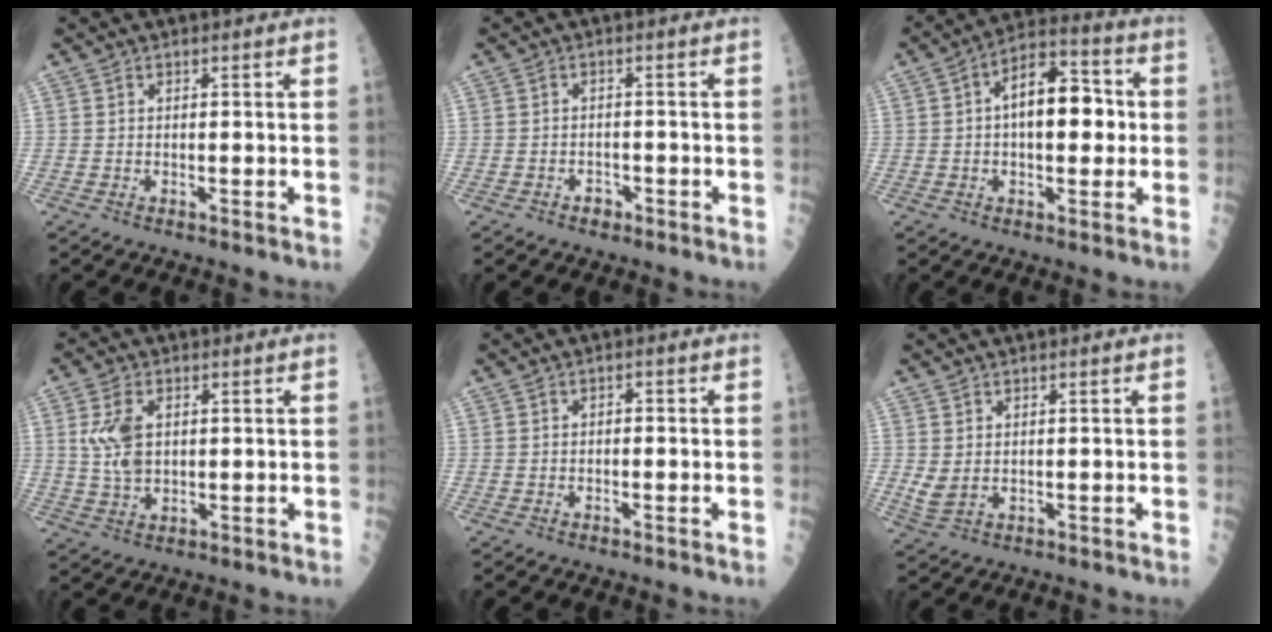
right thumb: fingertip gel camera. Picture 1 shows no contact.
{"total": 1.8, "force": [-1.1, 1.3, 0.6], "torque": [0.004, 0.011, -0.016]}
{"total": 13.8, "force": [1.0, 7.3, 11.7], "torque": [-0.151, 0.028, 0.007]}
{"total": 7.1, "force": [1.4, 4.3, 5.5], "torque": [-0.109, -0.002, 0.032]}
{"total": 1.1, "force": [0.0, 0.7, 0.8], "torque": [-0.007, 0.003, -0.002]}
{"total": 2.8, "force": [0.5, 1.9, 2.0], "torque": [-0.036, -0.003, 0.020]}